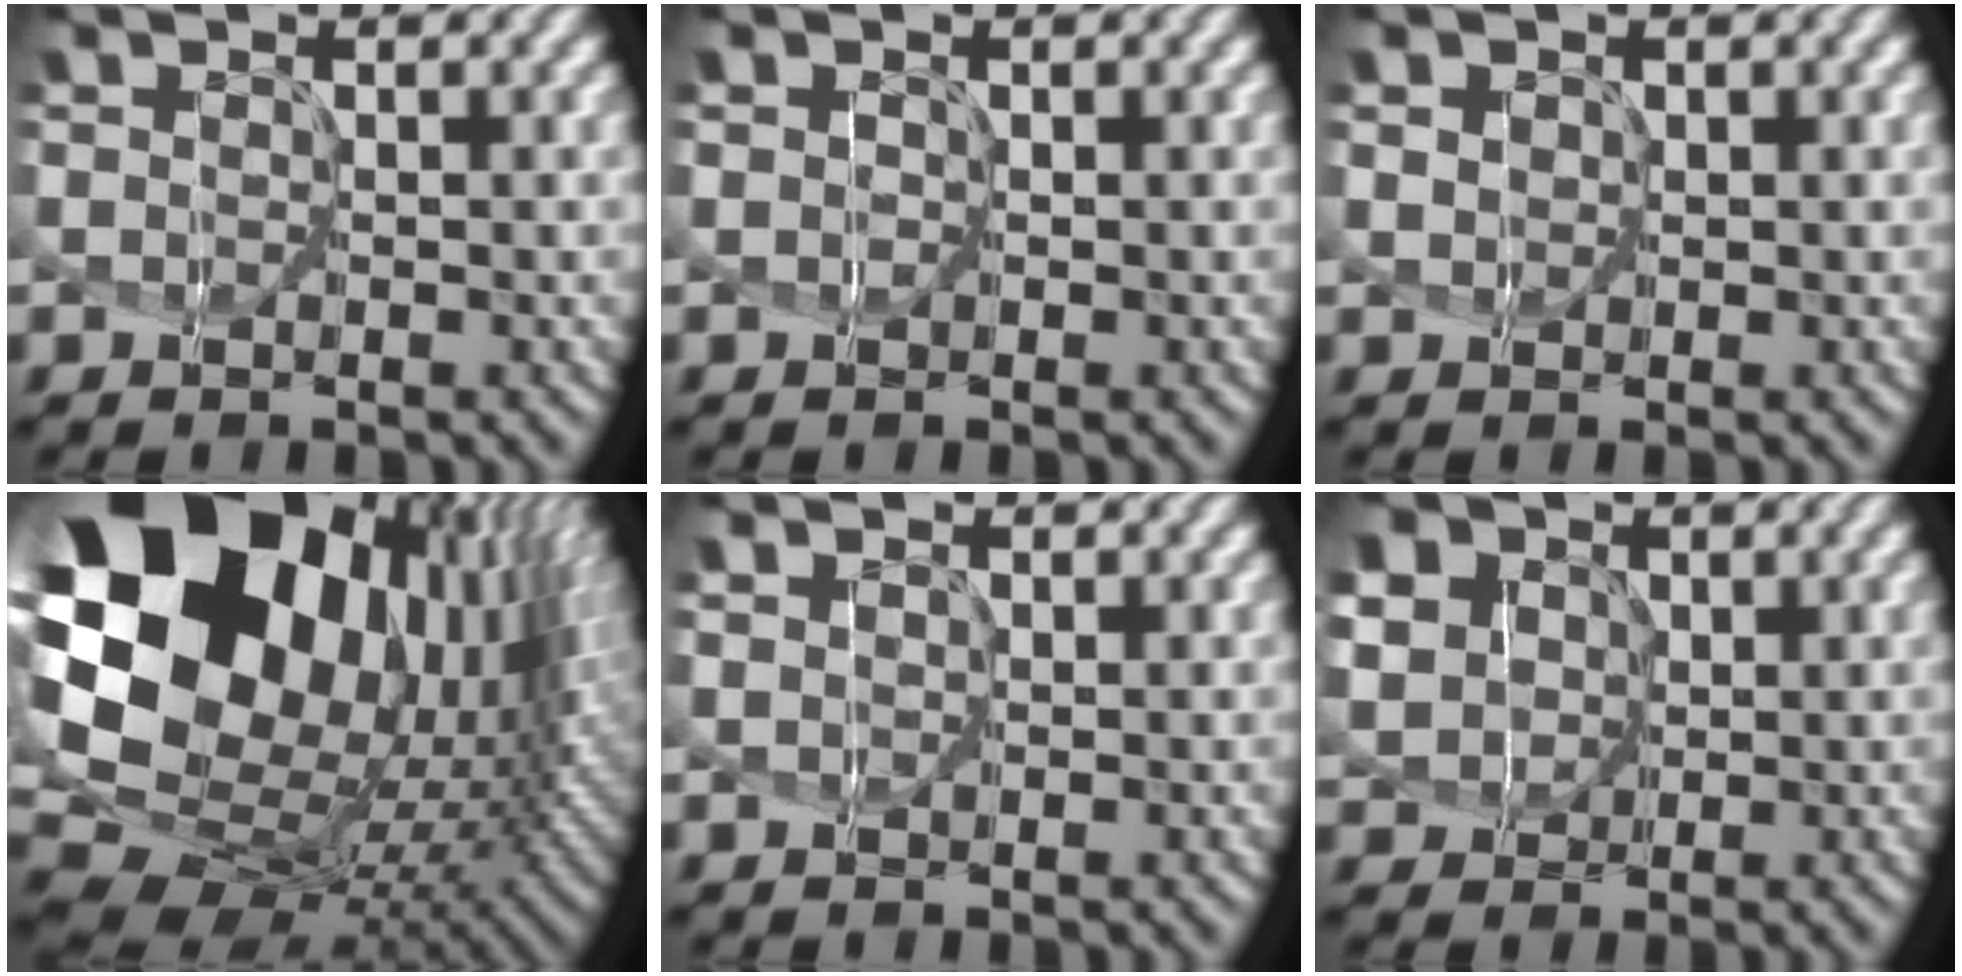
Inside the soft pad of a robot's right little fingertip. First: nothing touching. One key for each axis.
{"total": 0.6, "fx": 0.2, "fy": 0.5, "fz": 0.2, "tx": 0.003, "ty": 0.004, "tz": -0.008}
{"total": 2.7, "fx": 1.2, "fy": 2.1, "fz": 1.1, "tx": -0.010, "ty": 0.021, "tz": 0.004}
{"total": 22.2, "fx": 6.0, "fy": 14.8, "fz": 15.4, "tx": -0.310, "ty": 0.001, "tz": 0.135}
{"total": 2.0, "fx": 1.0, "fy": 1.5, "fz": 1.0, "tx": -0.007, "ty": 0.019, "tz": -0.005}
{"total": 11.0, "fx": 4.1, "fy": 9.0, "fz": 4.7, "tx": -0.143, "ty": 0.024, "tz": 0.076}